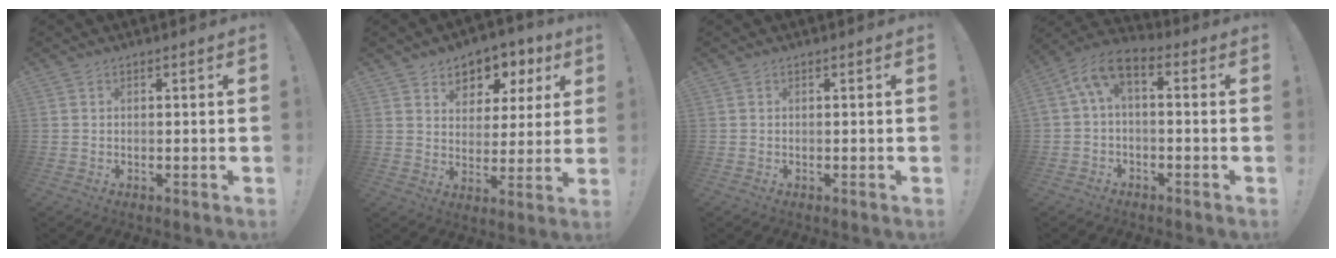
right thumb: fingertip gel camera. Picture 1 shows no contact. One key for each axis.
{"total": 7.5, "fx": 4.2, "fy": 5.9, "fz": 2.0, "tx": -0.020, "ty": -0.037, "tz": 0.078}
{"total": 0.0}
{"total": 5.9, "fx": 0.6, "fy": 2.8, "fz": 5.2, "tx": -0.114, "ty": -0.001, "tz": 0.014}